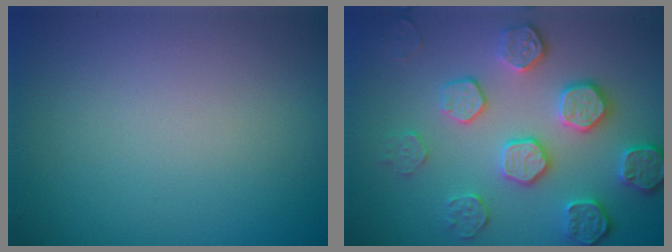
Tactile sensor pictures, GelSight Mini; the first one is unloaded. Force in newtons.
{"total": 5.0, "press": 4.3, "slide": 2.5}